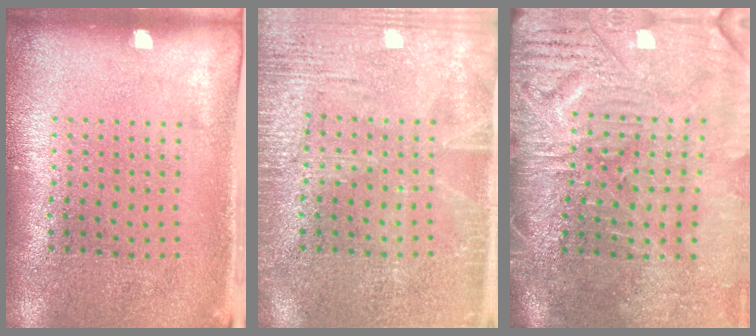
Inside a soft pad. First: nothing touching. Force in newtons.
{"total": 3.5, "press": 3.5, "slide": 0.5}
{"total": 4.8, "press": 4.1, "slide": 2.6}